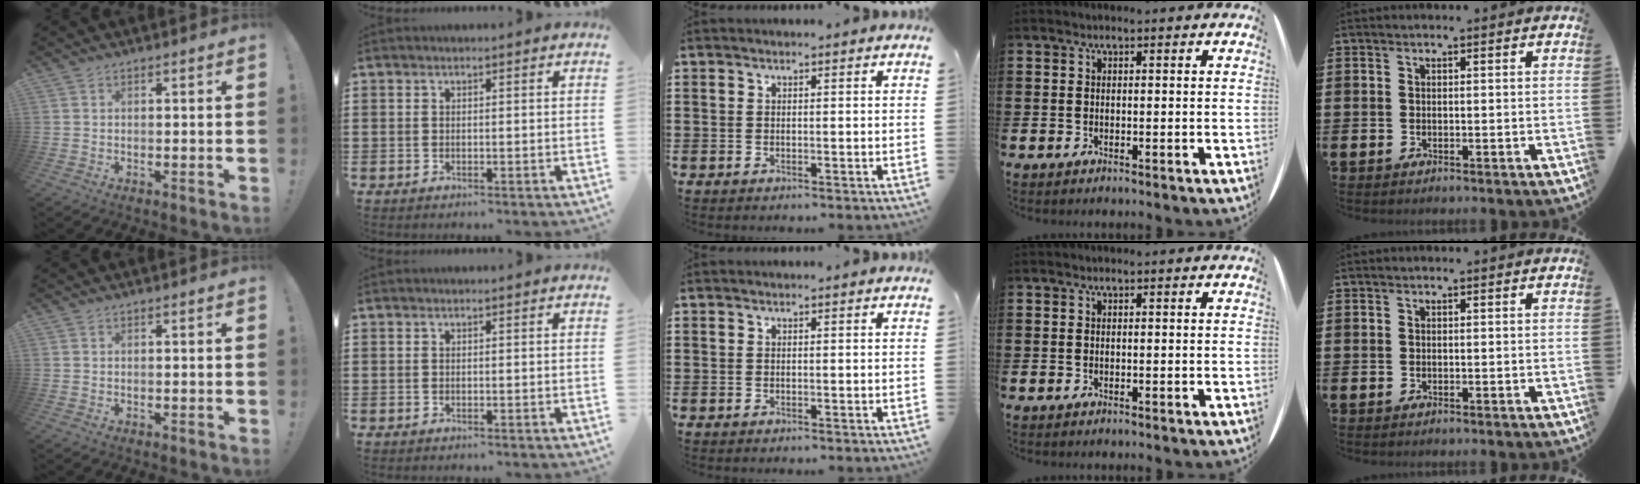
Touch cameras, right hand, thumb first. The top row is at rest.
{}